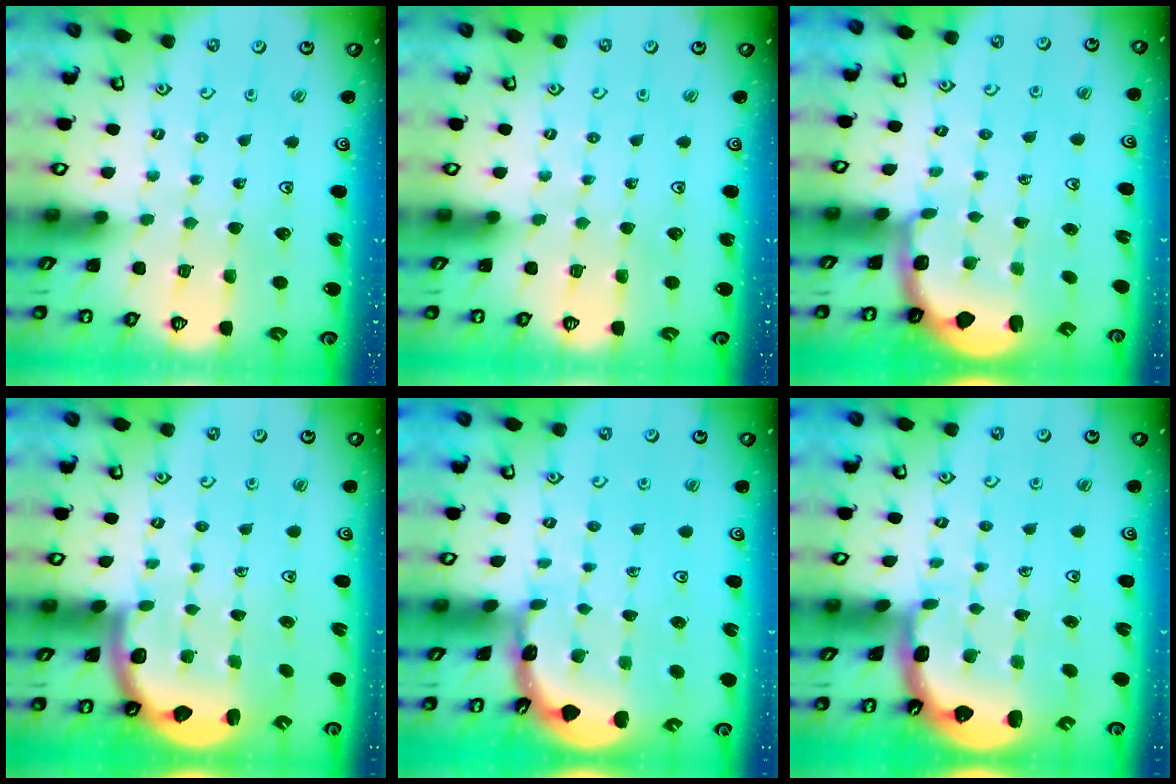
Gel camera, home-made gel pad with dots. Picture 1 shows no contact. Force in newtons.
{"total": 0.0}
{"total": 2.4, "press": 1.1, "slide": 2.1}
{"total": 2.5, "press": 2.2, "slide": 1.1}
{"total": 1.7, "press": 1.7, "slide": 0.1}
{"total": 2.4, "press": 1.7, "slide": 1.7}